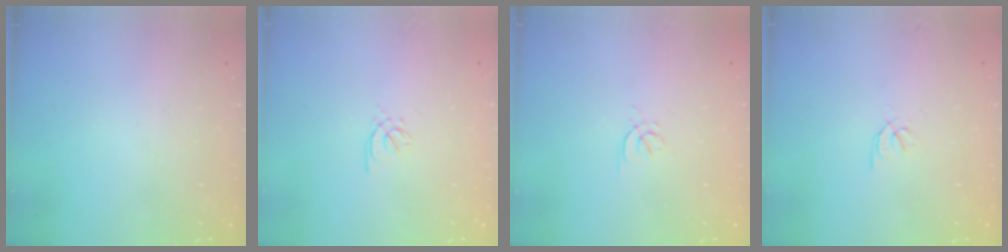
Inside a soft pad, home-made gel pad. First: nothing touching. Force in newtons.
{"total": 0.9, "press": 0.8, "slide": 0.4}
{"total": 1.7, "press": 1.6, "slide": 0.5}
{"total": 2.1, "press": 2.1, "slide": 0.1}